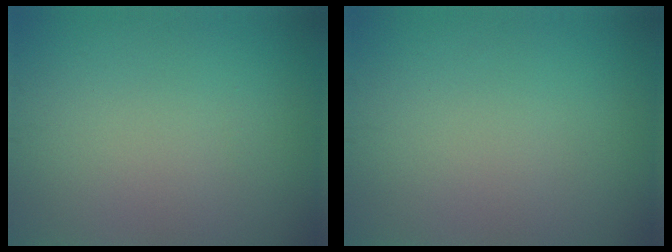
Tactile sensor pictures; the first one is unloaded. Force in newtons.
{"total": 0.0}